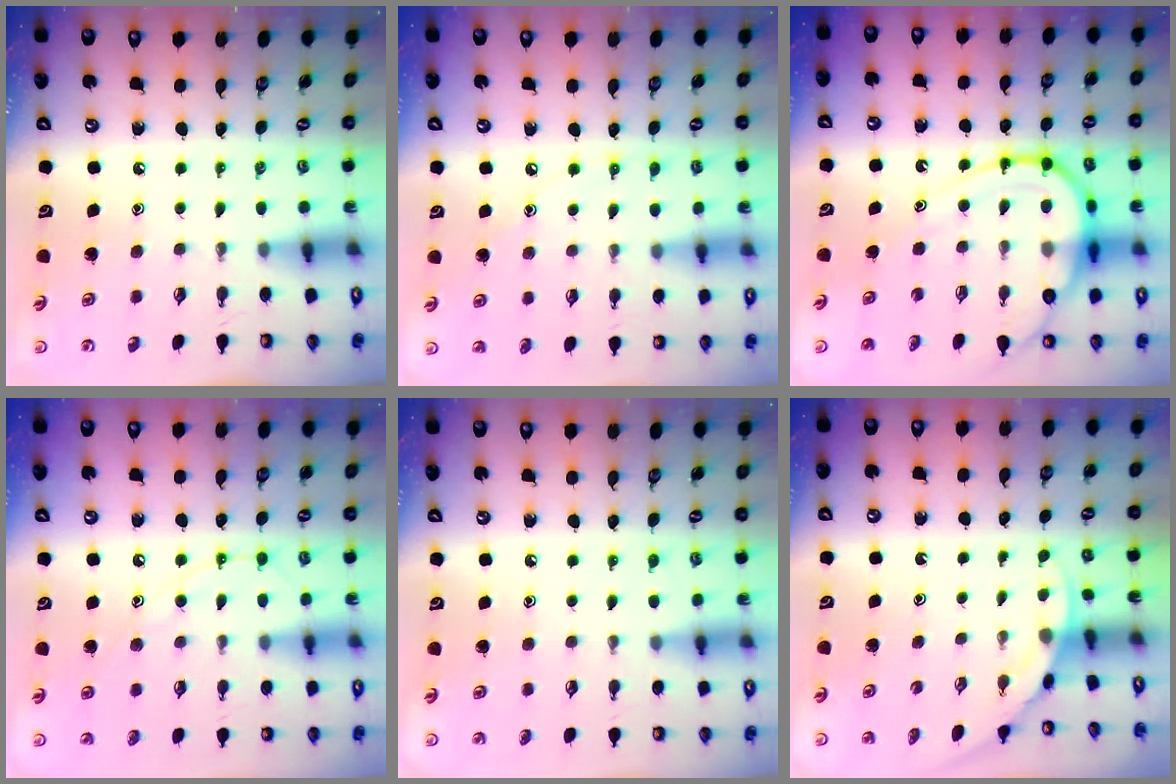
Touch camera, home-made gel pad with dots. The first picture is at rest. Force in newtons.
{"total": 5.8, "press": 5.7, "slide": 0.6}
{"total": 14.5, "press": 14.5, "slide": 1.3}
{"total": 10.8, "press": 10.7, "slide": 0.9}
{"total": 4.4, "press": 4.4, "slide": 0.6}
{"total": 3.2, "press": 3.2, "slide": 0.0}